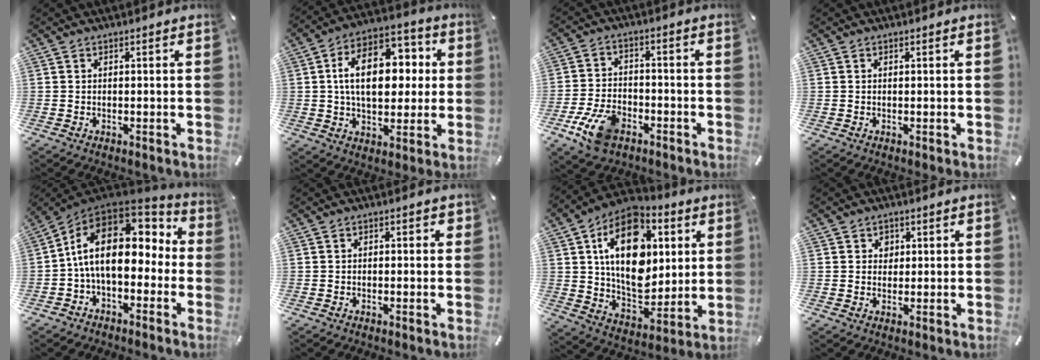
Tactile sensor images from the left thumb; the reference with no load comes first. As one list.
[{"total": 17.2, "force": [2.3, 11.0, 13.1], "torque": [-0.218, 0.006, 0.038]}, {"total": 10.4, "force": [-5.5, 6.1, 6.3], "torque": [-0.134, 0.022, -0.098]}, {"total": 0.0}, {"total": 16.8, "force": [1.7, 9.6, 13.6], "torque": [-0.264, -0.006, 0.030]}, {"total": 1.0, "force": [-0.4, 0.7, 0.5], "torque": [-0.009, 0.006, -0.010]}, {"total": 21.3, "force": [6.0, 14.4, 14.5], "torque": [-0.251, -0.026, 0.104]}, {"total": 2.6, "force": [0.7, 2.4, 0.5], "torque": [0.002, -0.001, 0.006]}]